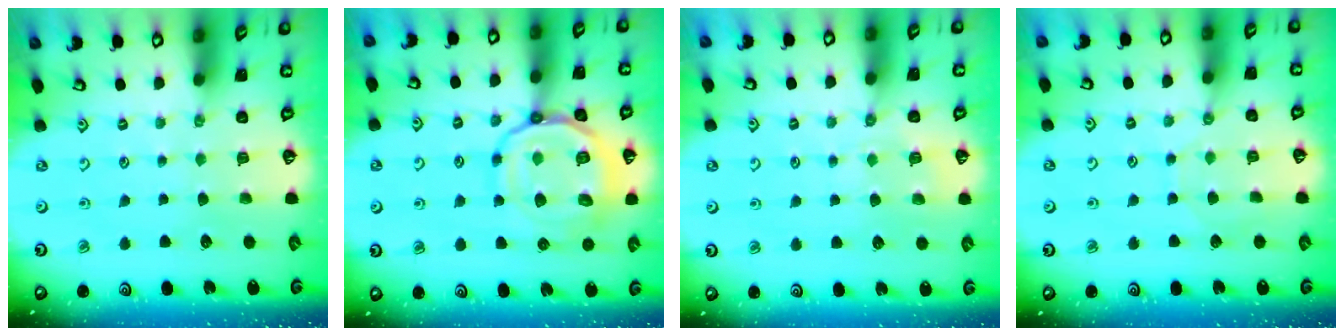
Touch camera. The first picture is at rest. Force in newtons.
{"total": 18.3, "press": 18.2, "slide": 1.9}
{"total": 5.6, "press": 5.5, "slide": 0.9}
{"total": 3.3, "press": 3.2, "slide": 0.4}